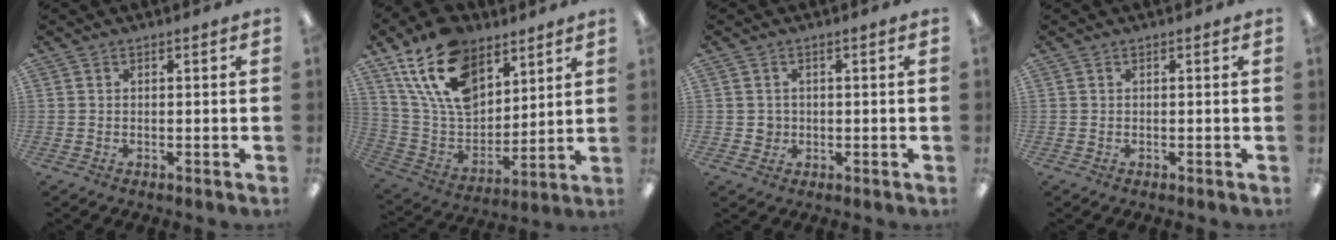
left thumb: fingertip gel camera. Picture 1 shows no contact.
{"total": 19.1, "force": [11.4, 11.5, 10.2], "torque": [-0.208, -0.045, 0.212]}
{"total": 2.1, "force": [-0.1, 2.0, 0.6], "torque": [-0.014, 0.004, -0.004]}
{"total": 0.0}